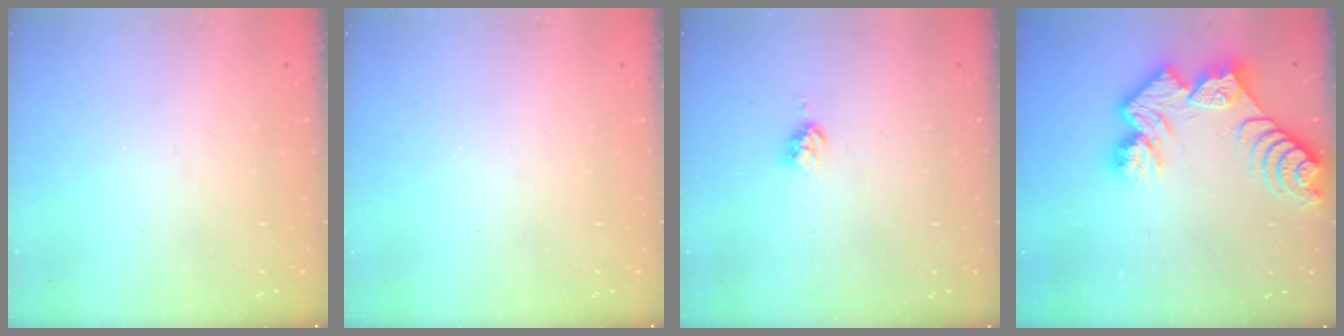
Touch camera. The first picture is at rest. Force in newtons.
{"total": 0.0}
{"total": 4.3, "press": 4.3, "slide": 0.0}
{"total": 11.7, "press": 11.7, "slide": 1.1}